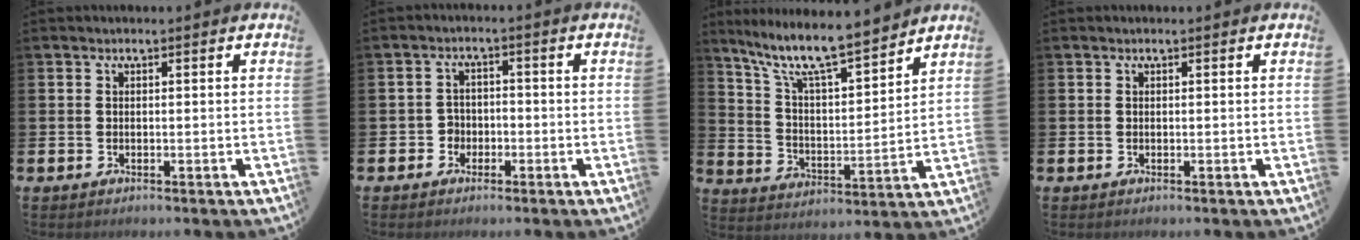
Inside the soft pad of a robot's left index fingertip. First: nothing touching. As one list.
[{"total": 2.4, "force": [-1.5, 1.8, 0.2], "torque": [-0.016, 0.008, -0.036]}, {"total": 10.3, "force": [9.2, 1.3, 4.6], "torque": [-0.117, -0.063, 0.157]}, {"total": 0.0}]